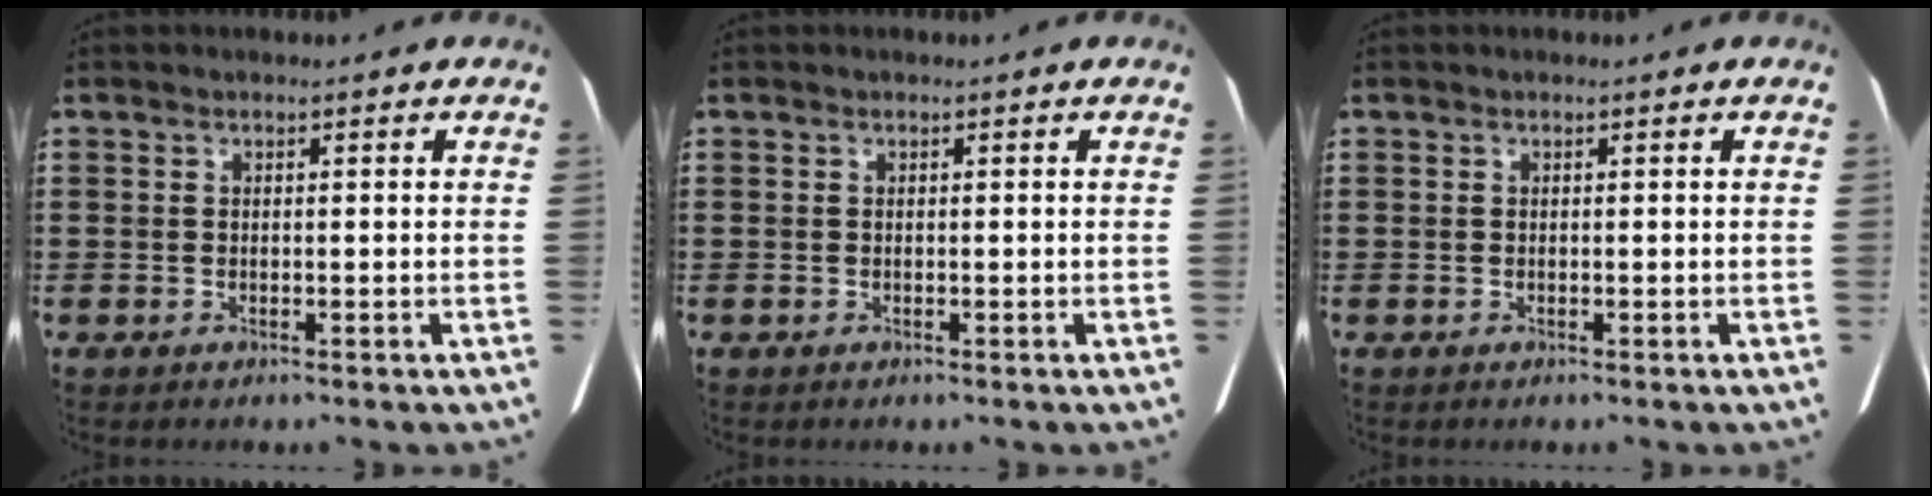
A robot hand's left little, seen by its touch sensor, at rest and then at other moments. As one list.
[{"total": 0.0}, {"total": 0.0}]